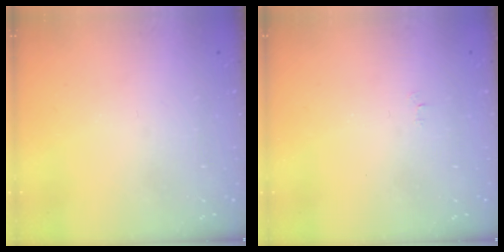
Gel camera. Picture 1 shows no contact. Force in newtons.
{"total": 2.5, "press": 2.5, "slide": 0.3}